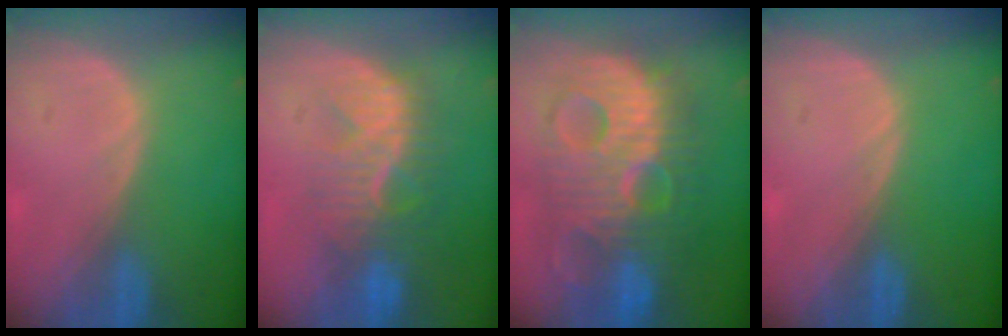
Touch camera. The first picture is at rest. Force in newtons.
{"total": 9.5, "press": 8.6, "slide": 4.1}
{"total": 13.7, "press": 13.7, "slide": 1.2}
{"total": 0.0}